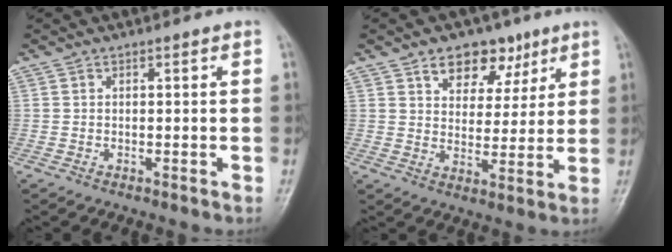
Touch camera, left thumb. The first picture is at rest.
{"total": 9.4, "force": [5.6, 6.3, 4.2], "torque": [-0.022, -0.022, 0.086]}